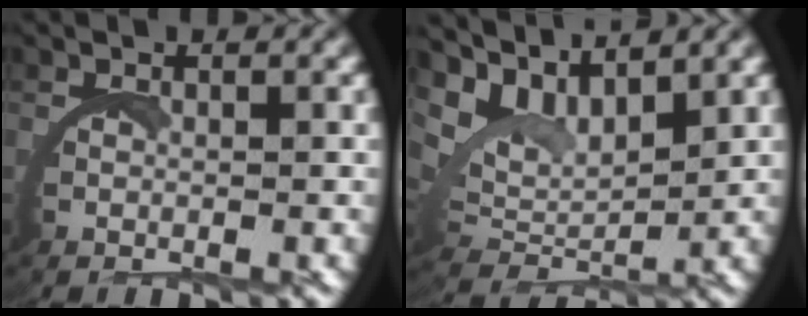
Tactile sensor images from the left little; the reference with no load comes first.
{"total": 6.7, "force": [3.6, 3.9, 4.1], "torque": [-0.098, -0.002, 0.065]}